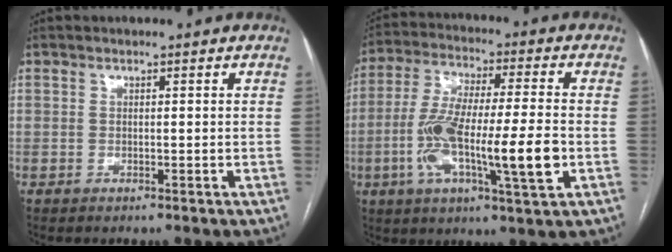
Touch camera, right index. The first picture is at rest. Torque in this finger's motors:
{"motor_torque": [1.69, -0.45, 0.98, 0.21]}